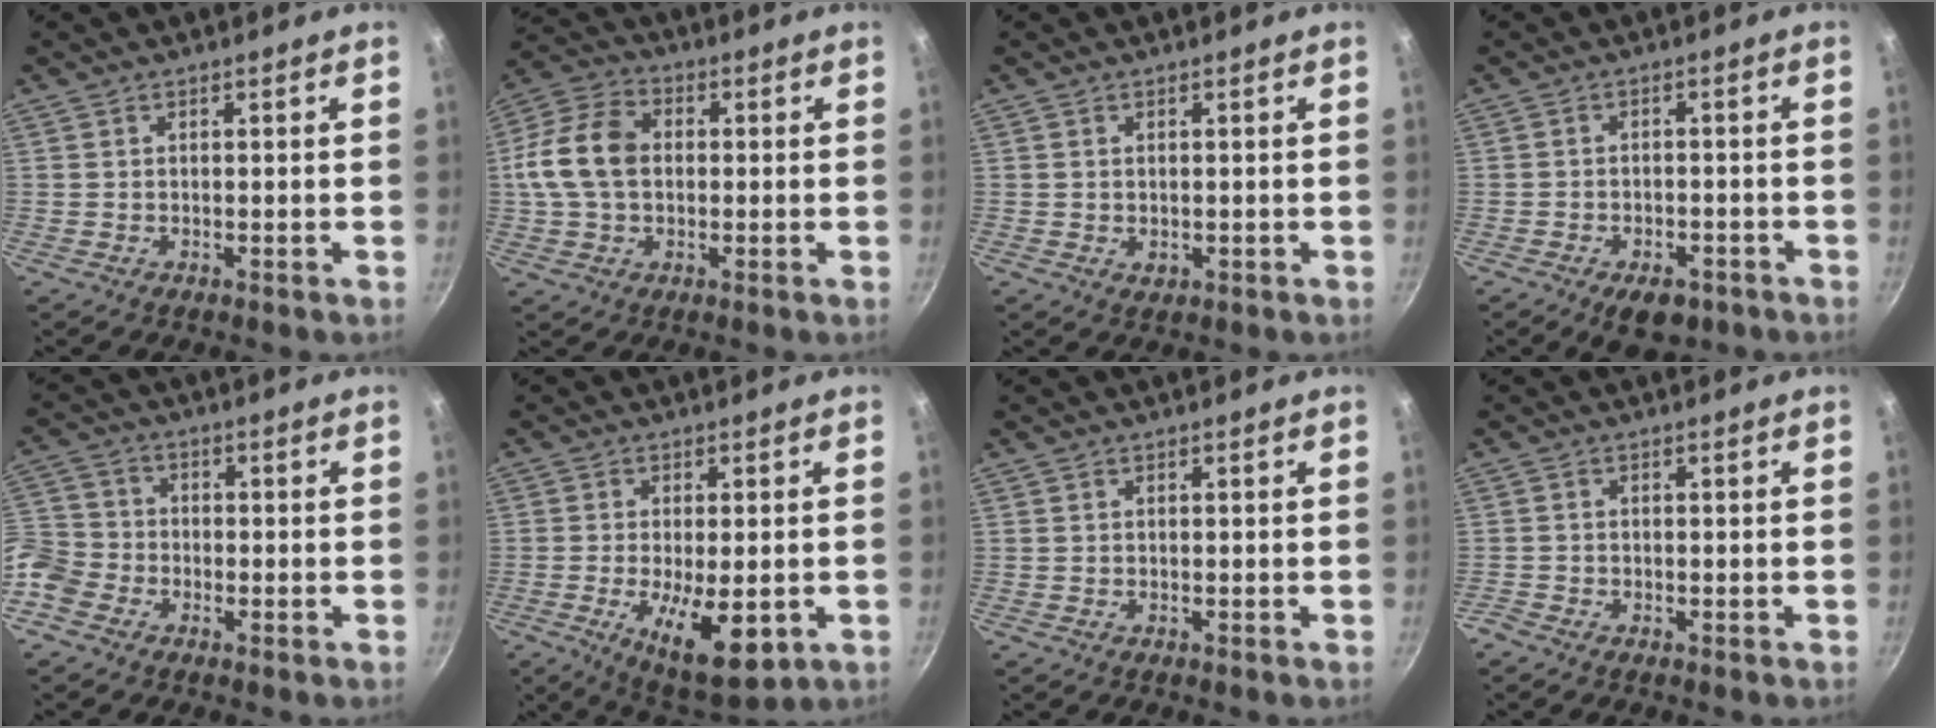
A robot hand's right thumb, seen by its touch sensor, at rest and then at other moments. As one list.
[{"total": 12.4, "force": [0.5, 8.8, 8.7], "torque": [-0.151, 0.026, -0.004]}, {"total": 1.3, "force": [0.1, 1.0, 0.8], "torque": [-0.011, -0.001, 0.003]}, {"total": 6.7, "force": [-3.3, 3.7, 4.5], "torque": [-0.050, 0.014, -0.037]}, {"total": 9.0, "force": [-4.2, 7.0, 3.7], "torque": [-0.062, 0.040, -0.101]}, {"total": 12.2, "force": [-3.0, 4.7, 10.8], "torque": [-0.161, -0.008, -0.036]}, {"total": 0.0}, {"total": 1.0, "force": [-0.9, 0.4, 0.3], "torque": [-0.016, 0.002, -0.022]}]